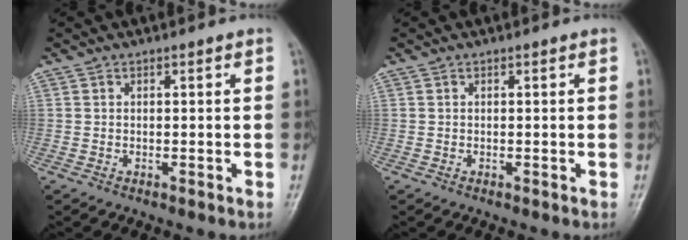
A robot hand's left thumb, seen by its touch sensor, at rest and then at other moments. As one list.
[{"total": 0.0}]